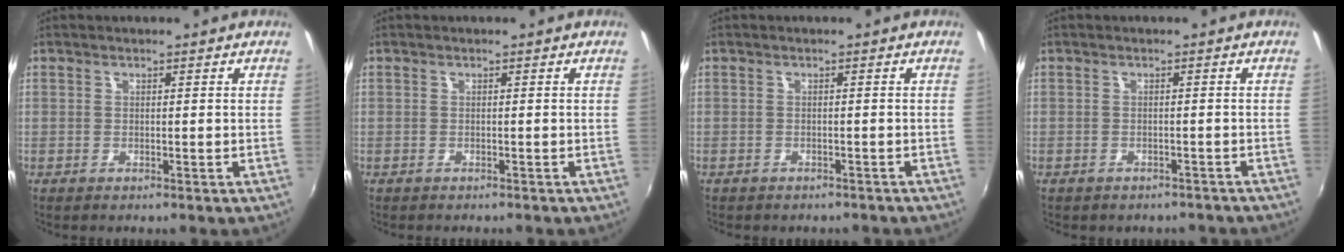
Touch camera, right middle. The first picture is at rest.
{"total": 0.6, "force": [-0.6, 0.3, 0.1], "torque": [-0.003, -0.002, -0.009]}
{"total": 2.9, "force": [-2.4, 1.3, 0.8], "torque": [-0.019, -0.010, -0.029]}
{"total": 4.8, "force": [-4.0, 2.3, 1.3], "torque": [-0.025, -0.009, -0.042]}